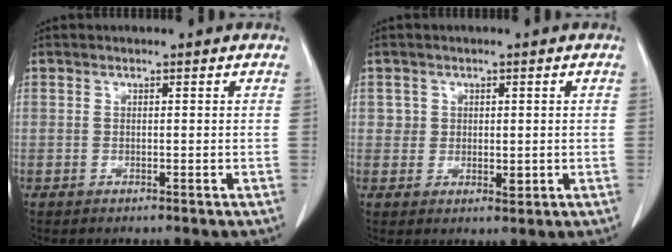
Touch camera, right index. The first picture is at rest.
{"total": 2.8, "force": [0.4, 2.6, 1.1], "torque": [-0.006, -0.003, 0.008]}